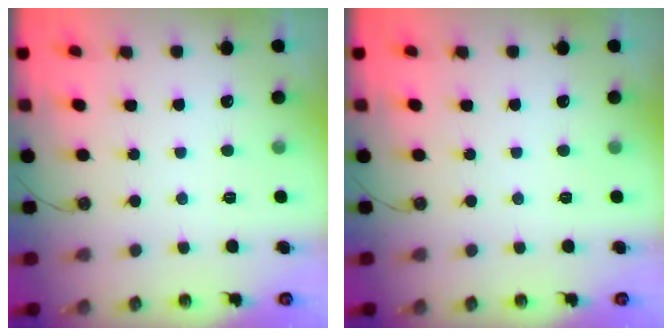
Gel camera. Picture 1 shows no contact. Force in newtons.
{"total": 0.0}